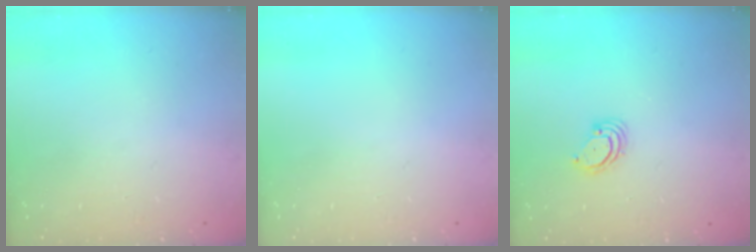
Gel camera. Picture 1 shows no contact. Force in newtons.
{"total": 0.0}
{"total": 3.5, "press": 3.5, "slide": 0.3}